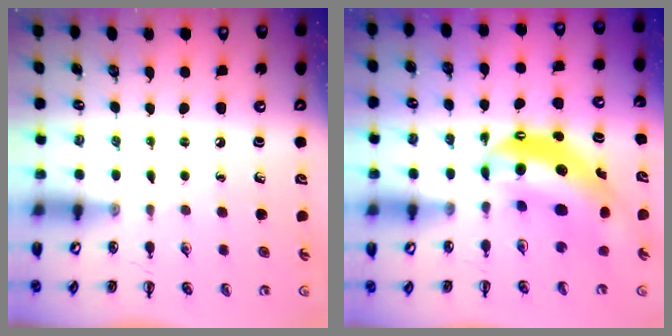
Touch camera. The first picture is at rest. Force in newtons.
{"total": 8.9, "press": 8.6, "slide": 2.4}